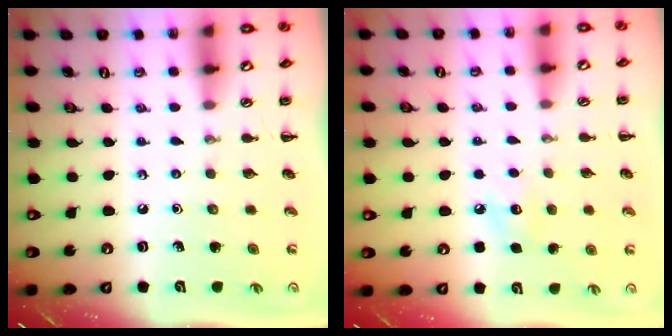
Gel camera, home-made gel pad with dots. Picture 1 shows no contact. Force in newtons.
{"total": 6.9, "press": 6.7, "slide": 1.7}